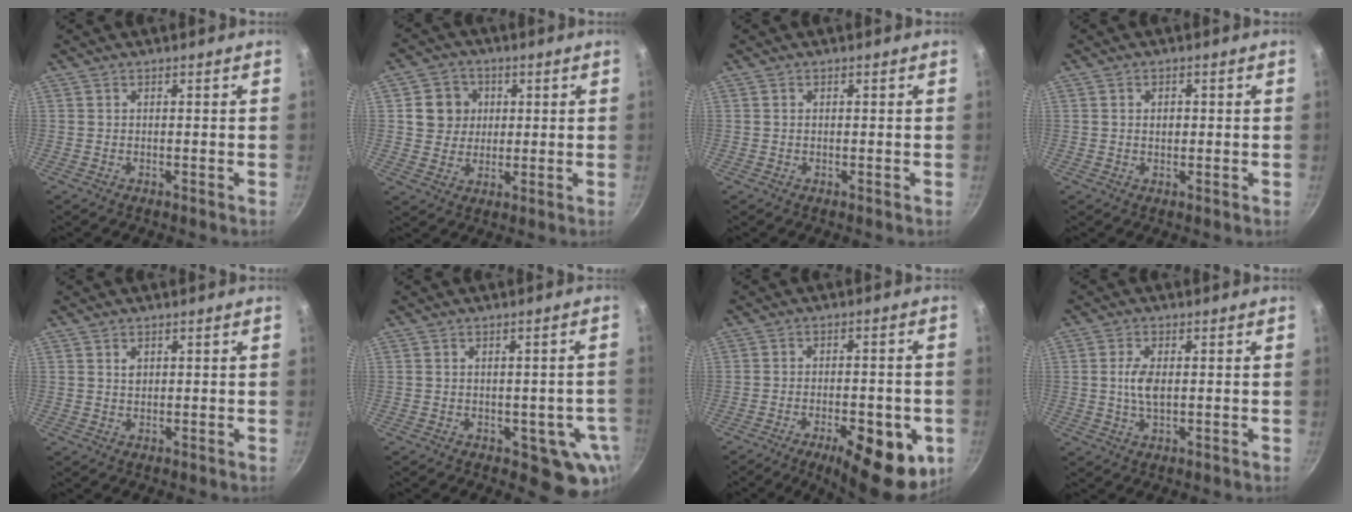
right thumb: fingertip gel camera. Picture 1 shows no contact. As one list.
[{"total": 7.4, "force": [1.6, 6.8, 2.3], "torque": [-0.003, 0.006, 0.022]}, {"total": 0.5, "force": [0.1, 0.4, 0.4], "torque": [-0.006, 0.002, 0.003]}, {"total": 2.1, "force": [0.2, 1.5, 1.4], "torque": [-0.016, 0.002, 0.003]}, {"total": 1.5, "force": [0.6, 1.1, 0.9], "torque": [-0.011, -0.001, 0.010]}, {"total": 8.4, "force": [-2.3, 5.0, 6.4], "torque": [-0.021, 0.009, -0.024]}, {"total": 16.0, "force": [-6.4, 6.3, 13.2], "torque": [-0.144, 0.007, -0.081]}, {"total": 4.6, "force": [0.3, 2.3, 4.0], "torque": [-0.080, 0.001, 0.003]}]